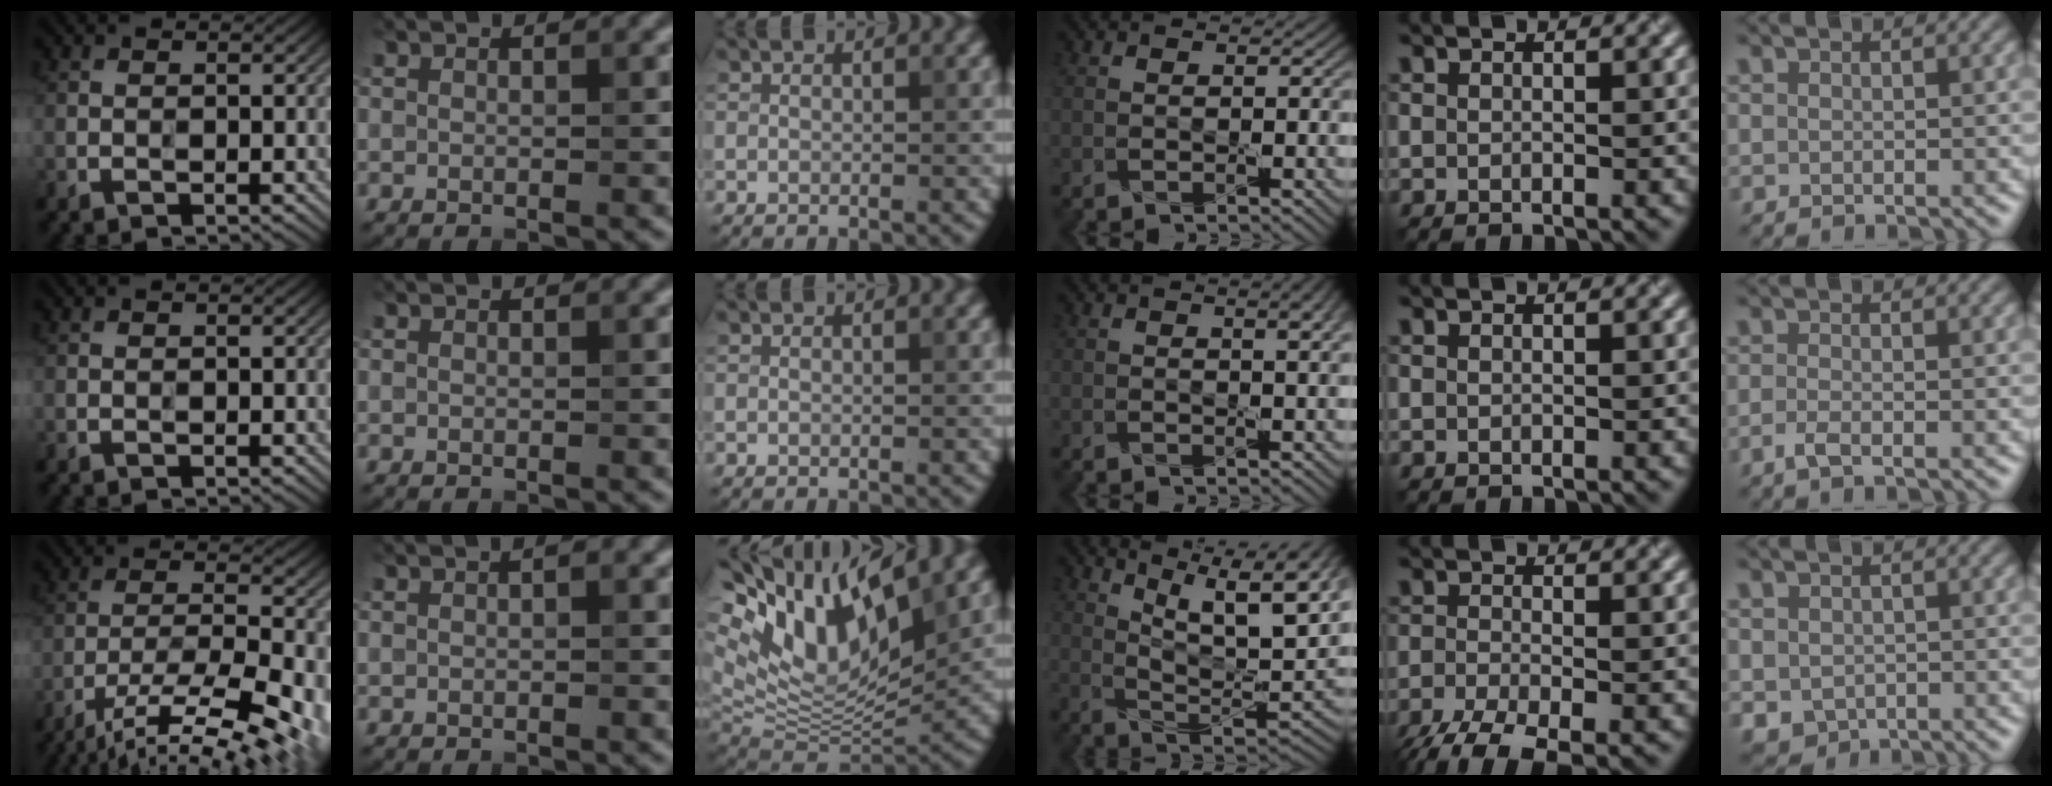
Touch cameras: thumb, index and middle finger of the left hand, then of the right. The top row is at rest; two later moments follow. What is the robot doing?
{"motion": "pour", "object": "sugar"}